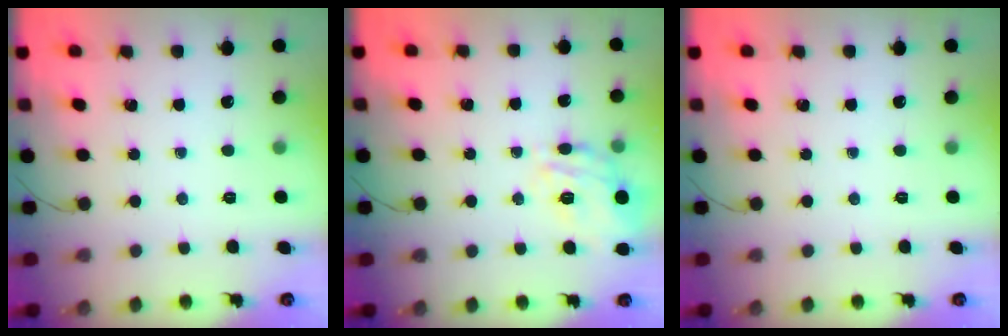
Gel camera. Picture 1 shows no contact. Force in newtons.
{"total": 16.8, "press": 16.7, "slide": 1.6}
{"total": 0.0}